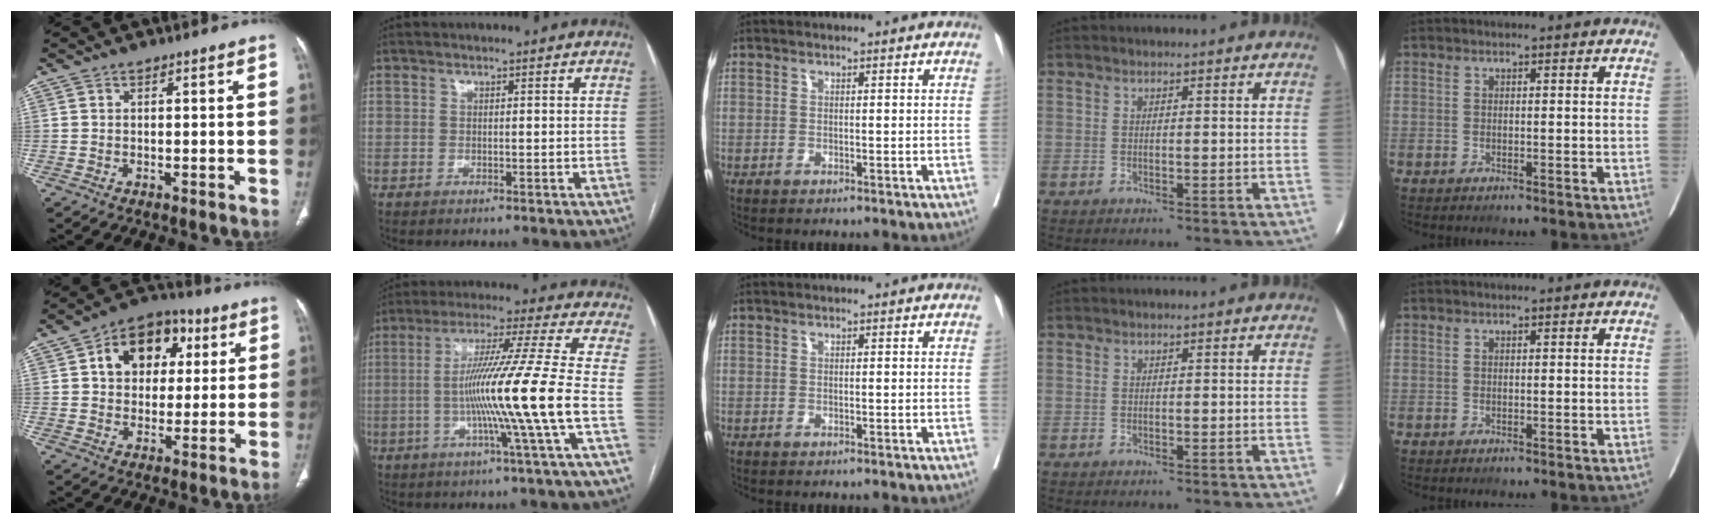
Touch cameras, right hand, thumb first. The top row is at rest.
{"thumb": {"total": 13.2, "force": [3.9, 9.8, 8.0], "torque": [-0.080, 0.008, 0.054]}, "index": {"total": 14.2, "force": [-3.1, -3.1, 13.5], "torque": [-0.238, -0.011, -0.061]}}